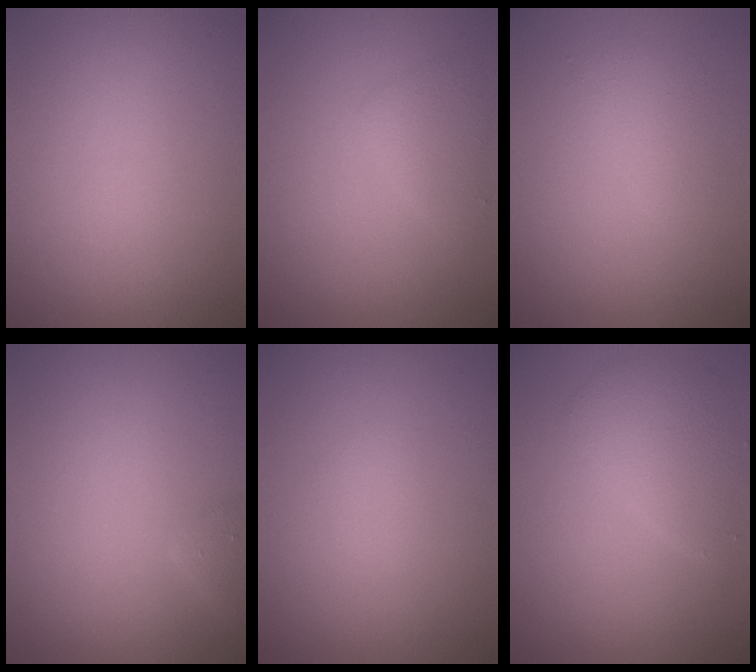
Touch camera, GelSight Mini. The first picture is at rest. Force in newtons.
{"total": 1.9, "press": 1.9, "slide": 0.0}
{"total": 1.8, "press": 1.8, "slide": 0.2}
{"total": 1.2, "press": 1.2, "slide": 0.1}
{"total": 0.7, "press": 0.7, "slide": 0.1}
{"total": 3.0, "press": 3.0, "slide": 0.2}